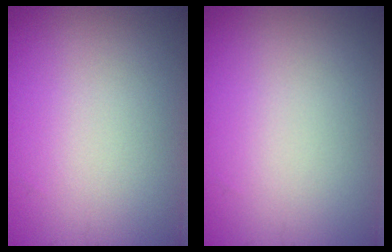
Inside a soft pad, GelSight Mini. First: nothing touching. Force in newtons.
{"total": 0.0}